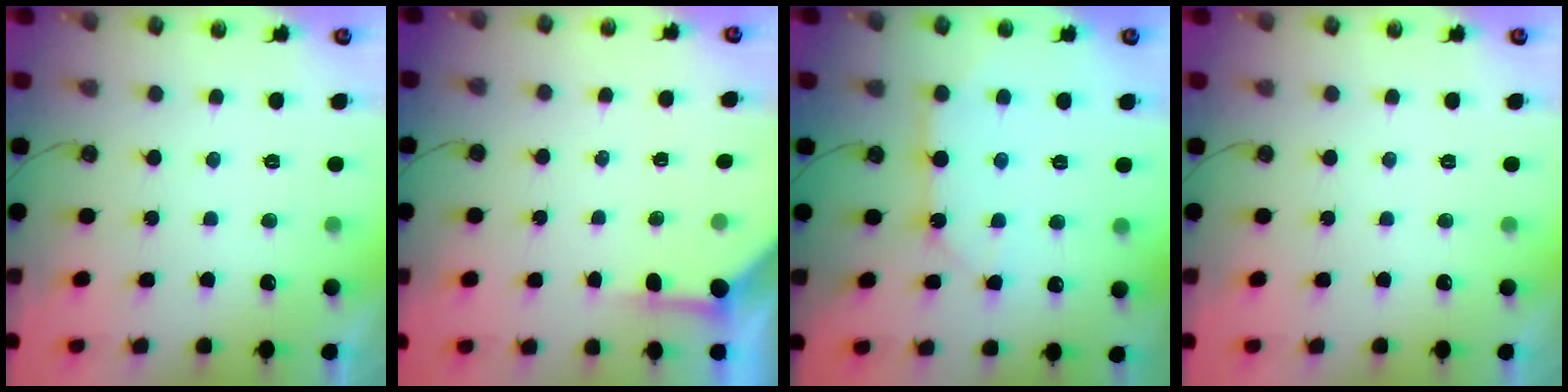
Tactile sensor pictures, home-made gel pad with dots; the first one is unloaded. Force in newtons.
{"total": 3.9, "press": 3.8, "slide": 0.4}
{"total": 10.8, "press": 10.7, "slide": 1.0}
{"total": 0.0}